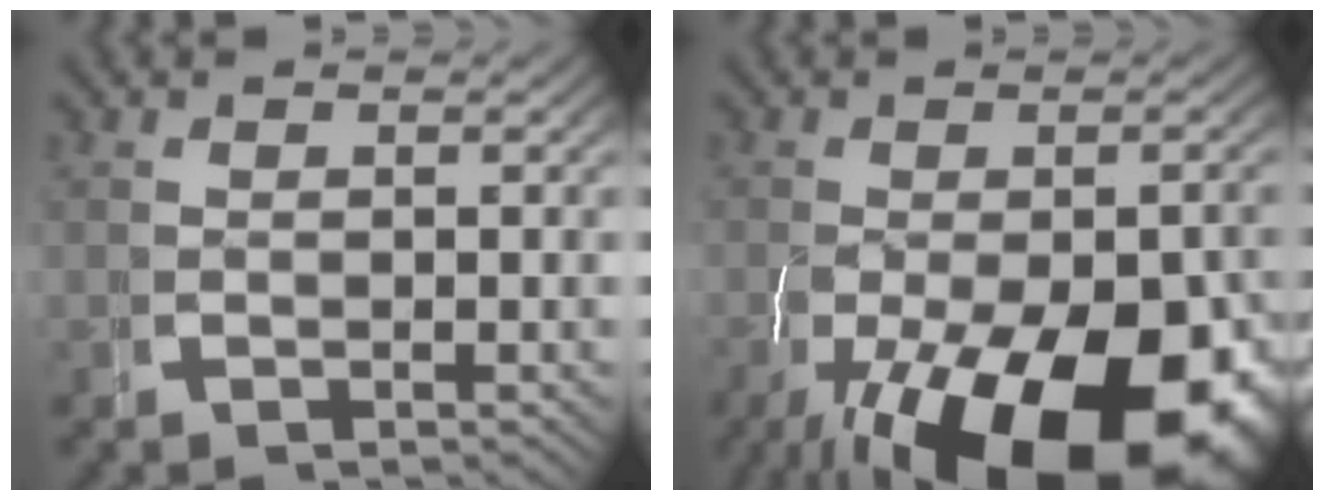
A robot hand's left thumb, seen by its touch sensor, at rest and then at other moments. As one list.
[{"total": 15.8, "force": [-6.2, 8.2, 12.0], "torque": [-0.209, -0.071, -0.057]}]